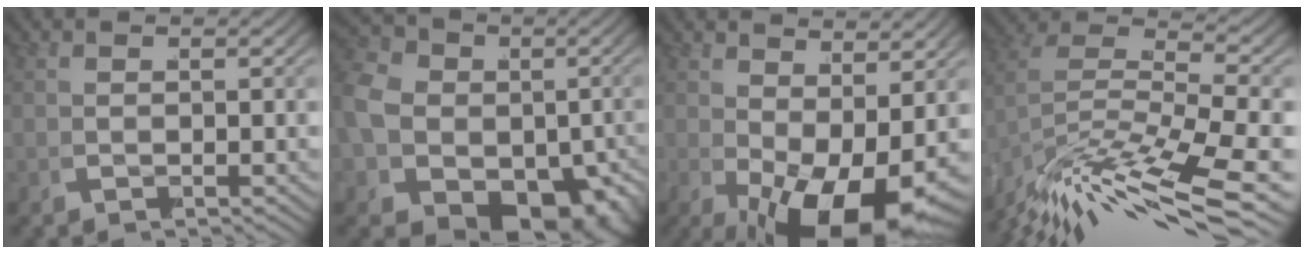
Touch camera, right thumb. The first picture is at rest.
{"total": 14.5, "force": [-2.9, 11.2, 8.8], "torque": [-0.185, -0.069, -0.022]}
{"total": 7.4, "force": [-1.2, 3.1, 6.7], "torque": [-0.092, -0.030, -0.001]}
{"total": 8.7, "force": [-2.3, 4.7, 7.0], "torque": [-0.147, -0.021, -0.019]}